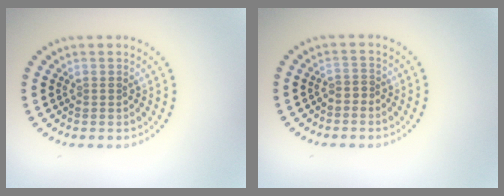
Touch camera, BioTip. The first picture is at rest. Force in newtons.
{"total": 0.6, "press": 0.4, "slide": 0.5}